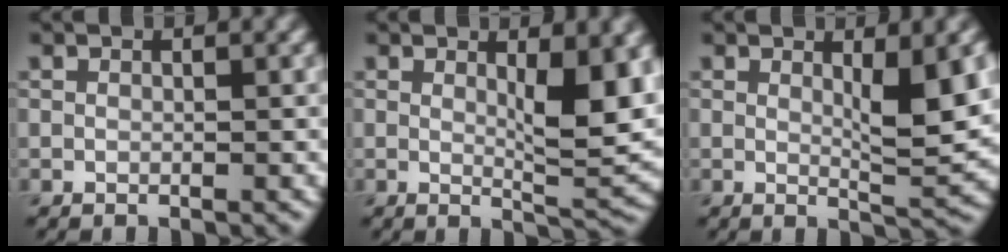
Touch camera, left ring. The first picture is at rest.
{"total": 5.7, "force": [1.2, 1.4, 5.4], "torque": [-0.078, -0.010, 0.023]}
{"total": 4.8, "force": [1.0, 1.0, 4.6], "torque": [-0.068, -0.005, 0.018]}